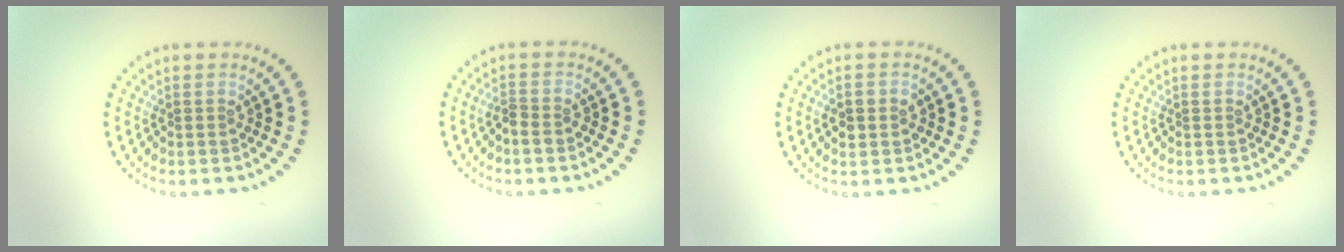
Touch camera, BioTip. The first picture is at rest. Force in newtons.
{"total": 1.1, "press": 1.0, "slide": 0.4}
{"total": 2.5, "press": 2.5, "slide": 0.1}
{"total": 0.0}